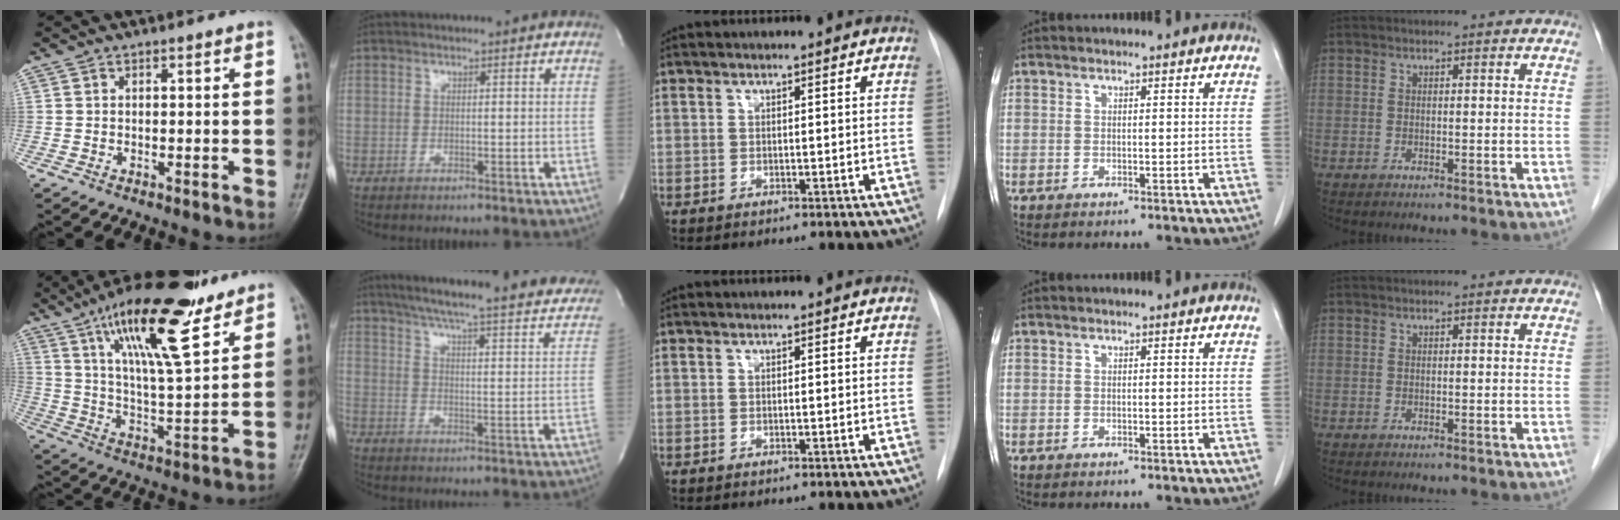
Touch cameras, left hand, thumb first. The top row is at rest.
{"thumb": {"total": 20.4, "force": [12.5, 5.6, 15.1], "torque": [-0.230, -0.052, 0.216]}, "index": {"total": 30.3, "force": [25.9, 3.5, 15.3], "torque": [-0.223, -0.055, 0.309]}}